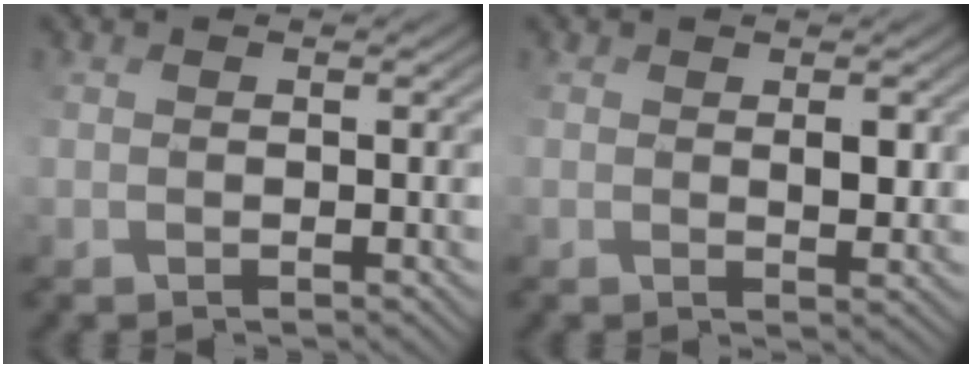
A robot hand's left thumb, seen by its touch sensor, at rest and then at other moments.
{"total": 3.2, "force": [1.1, 1.6, 2.5], "torque": [-0.050, -0.001, 0.026]}